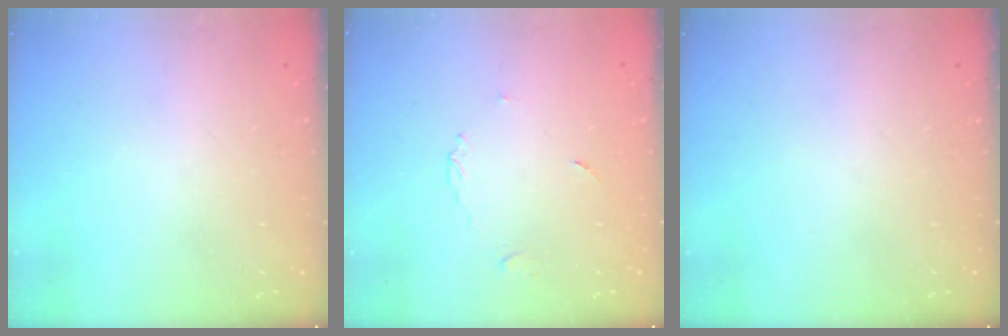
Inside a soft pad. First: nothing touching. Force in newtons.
{"total": 2.7, "press": 2.7, "slide": 0.4}
{"total": 0.0}